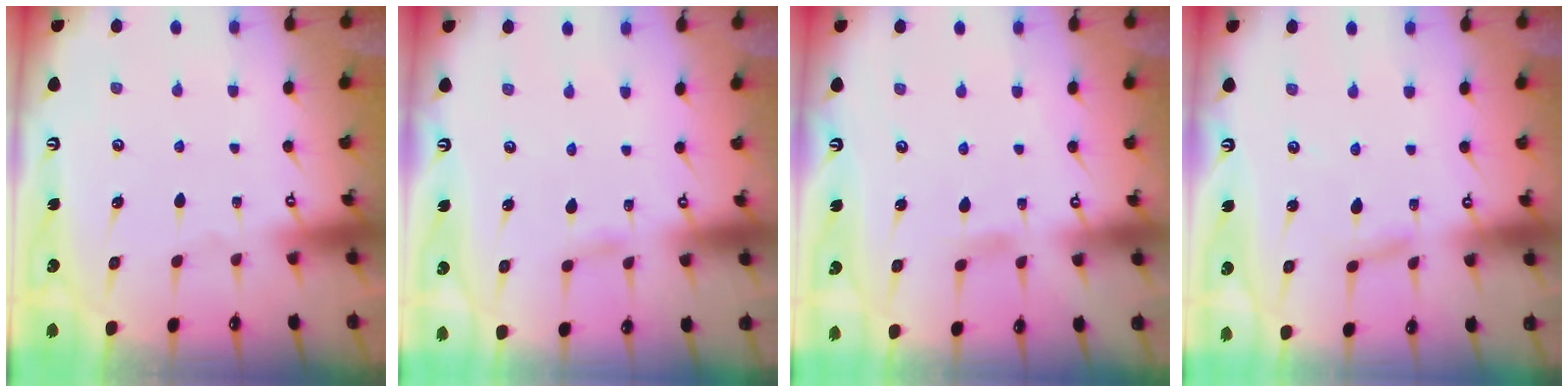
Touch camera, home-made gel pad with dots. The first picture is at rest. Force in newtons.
{"total": 1.7, "press": 1.7, "slide": 0.2}
{"total": 2.9, "press": 2.8, "slide": 0.4}
{"total": 2.8, "press": 2.8, "slide": 0.3}